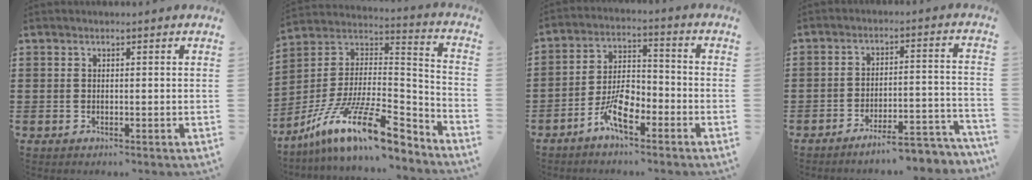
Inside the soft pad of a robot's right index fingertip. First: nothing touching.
{"total": 16.6, "force": [-10.8, 4.6, 11.7], "torque": [-0.229, 0.024, -0.192]}
{"total": 7.1, "force": [-4.2, 3.0, 4.9], "torque": [-0.103, 0.010, -0.081]}
{"total": 6.0, "force": [-5.6, 0.0, 2.3], "torque": [-0.033, -0.002, -0.105]}